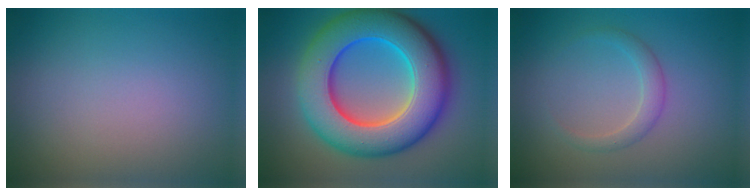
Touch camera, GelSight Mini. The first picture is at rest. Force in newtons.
{"total": 12.8, "press": 12.8, "slide": 0.3}
{"total": 1.7, "press": 1.7, "slide": 0.1}